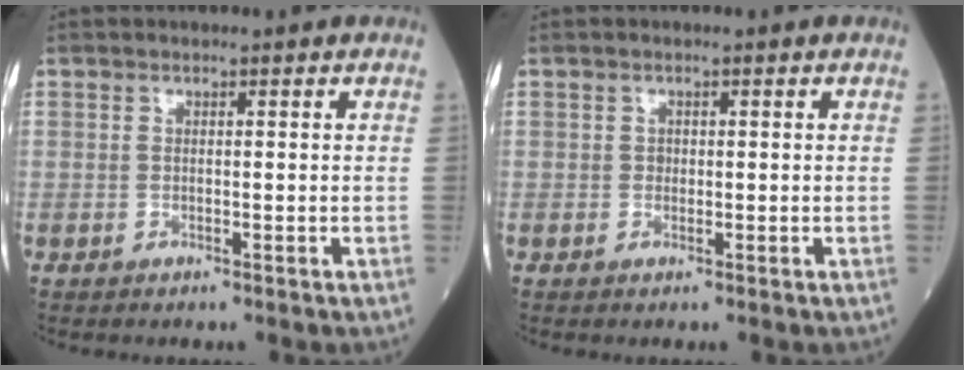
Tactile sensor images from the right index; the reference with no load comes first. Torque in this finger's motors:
{"motor_torque": [0.02, 0.00, 0.07, 0.02]}